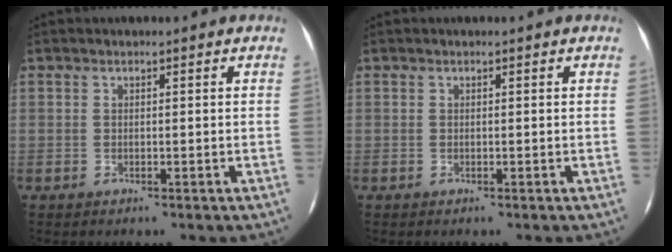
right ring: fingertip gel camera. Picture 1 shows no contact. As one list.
[{"total": 0.0}]